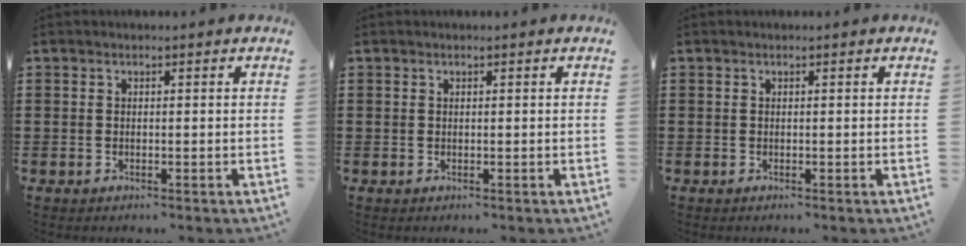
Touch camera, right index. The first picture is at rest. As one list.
[{"total": 0.0}, {"total": 0.0}]